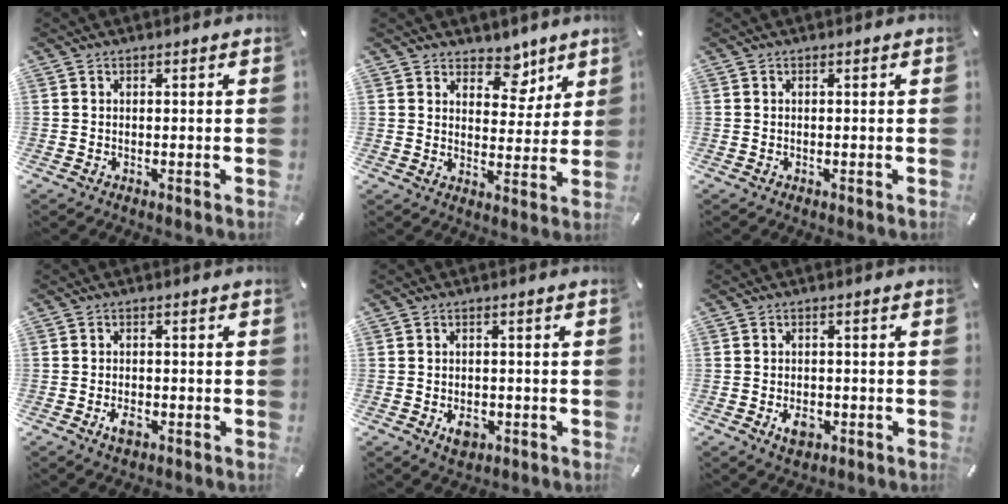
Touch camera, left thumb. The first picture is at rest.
{"total": 7.3, "force": [5.1, 4.9, 1.7], "torque": [-0.004, -0.042, 0.086]}
{"total": 0.0}
{"total": 3.0, "force": [-1.4, 1.8, 2.0], "torque": [-0.047, 0.000, -0.028]}
{"total": 4.5, "force": [-1.6, 3.2, 2.7], "torque": [-0.047, -0.001, -0.030]}
{"total": 4.5, "force": [-1.6, 3.0, 2.8], "torque": [-0.066, 0.002, -0.030]}